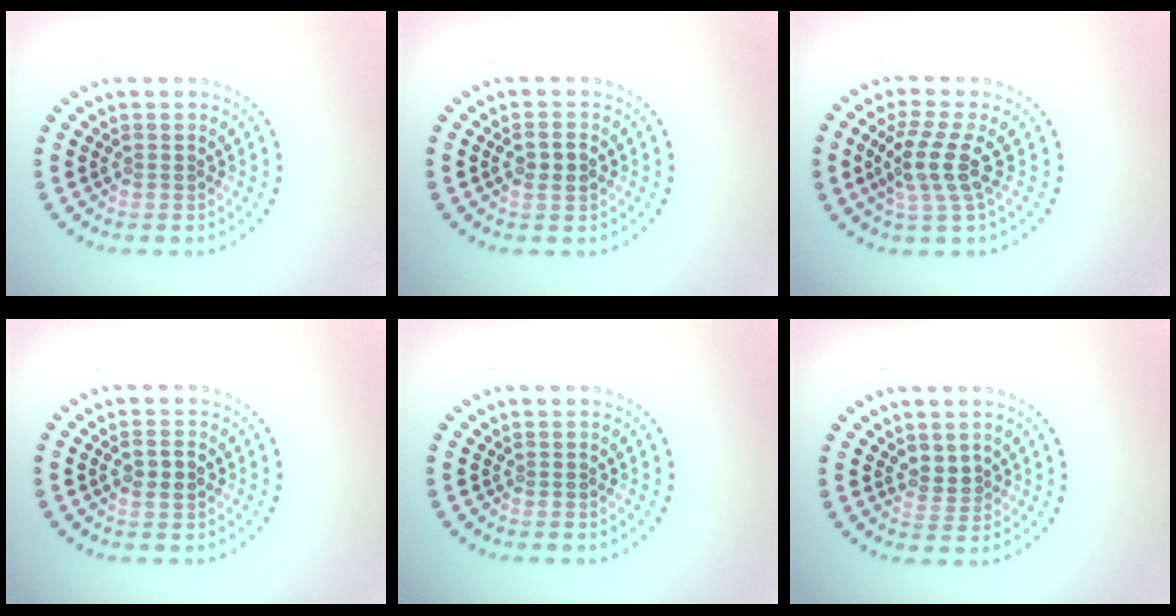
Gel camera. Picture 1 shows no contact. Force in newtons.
{"total": 2.1, "press": 2.1, "slide": 0.2}
{"total": 3.7, "press": 3.1, "slide": 2.1}
{"total": 2.1, "press": 2.1, "slide": 0.2}
{"total": 0.0}
{"total": 1.8, "press": 1.6, "slide": 0.9}